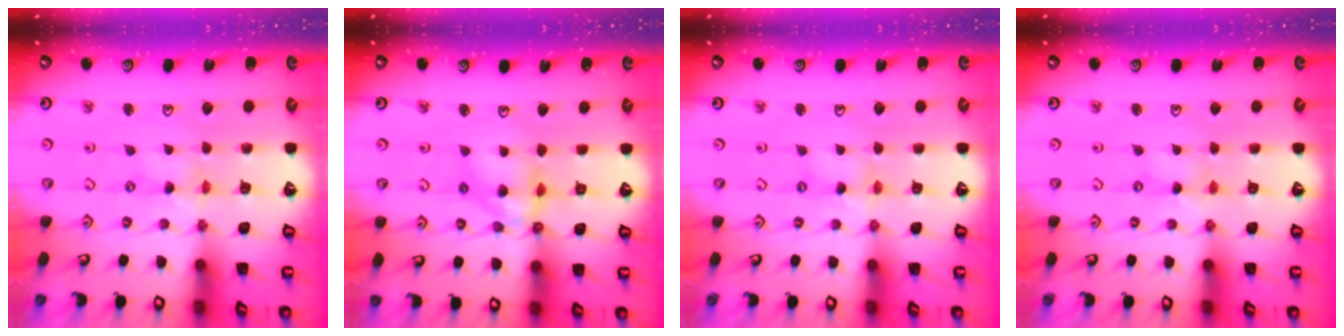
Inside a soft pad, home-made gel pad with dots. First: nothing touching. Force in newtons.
{"total": 9.8, "press": 9.7, "slide": 1.2}
{"total": 1.8, "press": 1.8, "slide": 0.2}
{"total": 0.0}